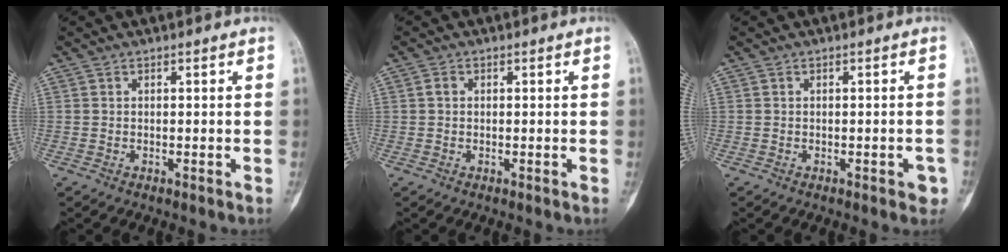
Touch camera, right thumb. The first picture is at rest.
{"total": 1.1, "force": [0.1, 0.9, 0.6], "torque": [-0.010, 0.002, 0.001]}
{"total": 2.2, "force": [-1.0, 1.1, 1.7], "torque": [-0.010, 0.006, -0.011]}